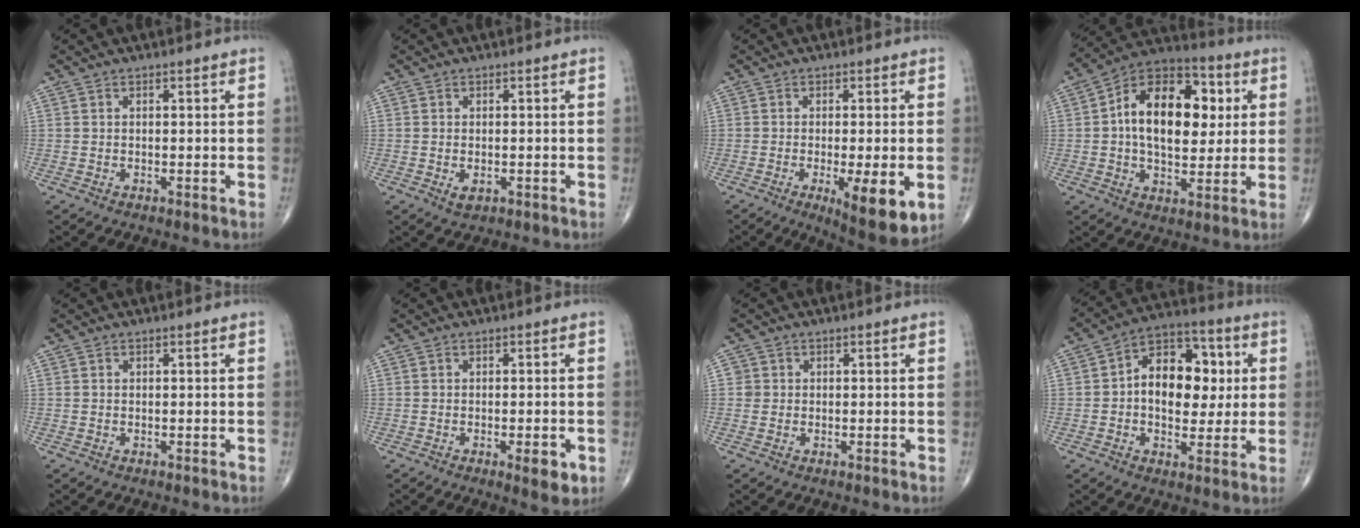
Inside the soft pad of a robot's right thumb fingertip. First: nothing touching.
{"total": 1.9, "force": [-0.5, 1.1, 1.4], "torque": [-0.021, -0.002, -0.004]}
{"total": 10.1, "force": [-2.9, 2.6, 9.4], "torque": [-0.134, -0.022, -0.037]}
{"total": 19.1, "force": [3.0, 11.5, 14.9], "torque": [-0.202, 0.017, 0.041]}
{"total": 0.0}
{"total": 4.2, "force": [-1.5, 1.3, 3.7], "torque": [-0.043, -0.006, -0.015]}
{"total": 1.5, "force": [0.1, 1.5, 0.1], "torque": [0.009, 0.004, -0.001]}
{"total": 14.8, "force": [1.4, 9.8, 11.0], "torque": [-0.119, 0.022, 0.014]}